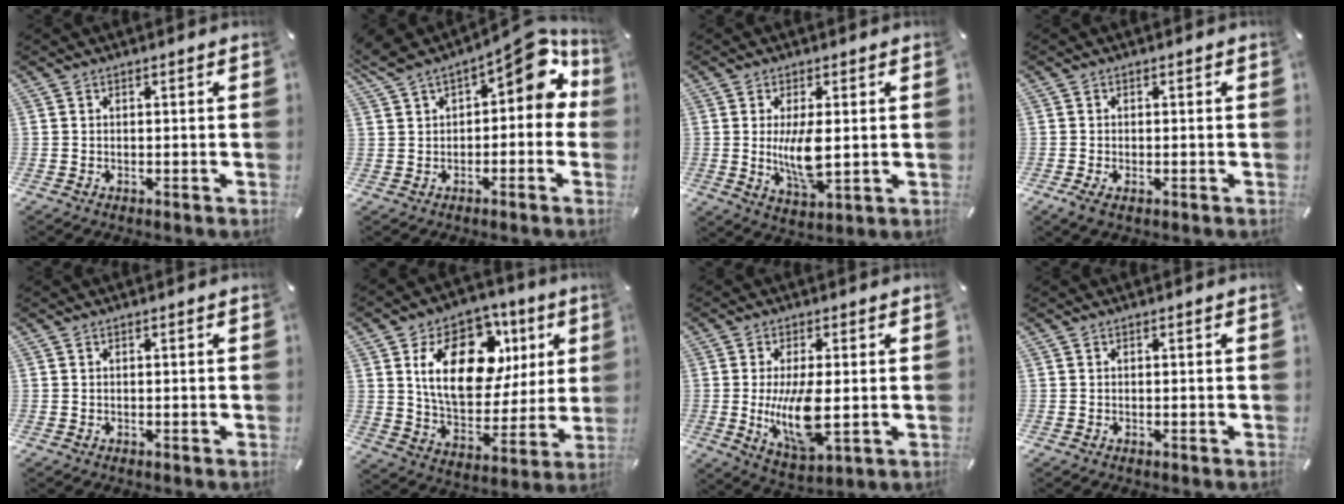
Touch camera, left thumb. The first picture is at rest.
{"total": 12.8, "force": [5.3, 6.5, 9.7], "torque": [-0.126, -0.027, 0.090]}
{"total": 8.9, "force": [0.4, 3.4, 8.2], "torque": [-0.167, -0.019, 0.000]}
{"total": 1.6, "force": [-0.4, 0.9, 1.2], "torque": [-0.021, 0.001, -0.008]}
{"total": 0.0}
{"total": 20.7, "force": [7.9, 13.0, 14.0], "torque": [-0.222, -0.013, 0.140]}
{"total": 12.4, "force": [-0.8, 5.0, 11.3], "torque": [-0.239, -0.028, -0.013]}
{"total": 0.0}